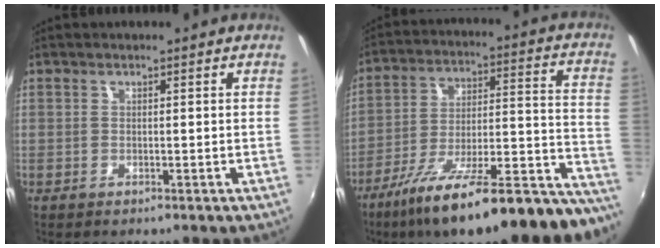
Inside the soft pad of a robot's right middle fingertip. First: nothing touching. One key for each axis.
{"total": 30.3, "fx": -23.6, "fy": 6.1, "fz": 18.0, "tx": -0.247, "ty": -0.036, "tz": -0.344}